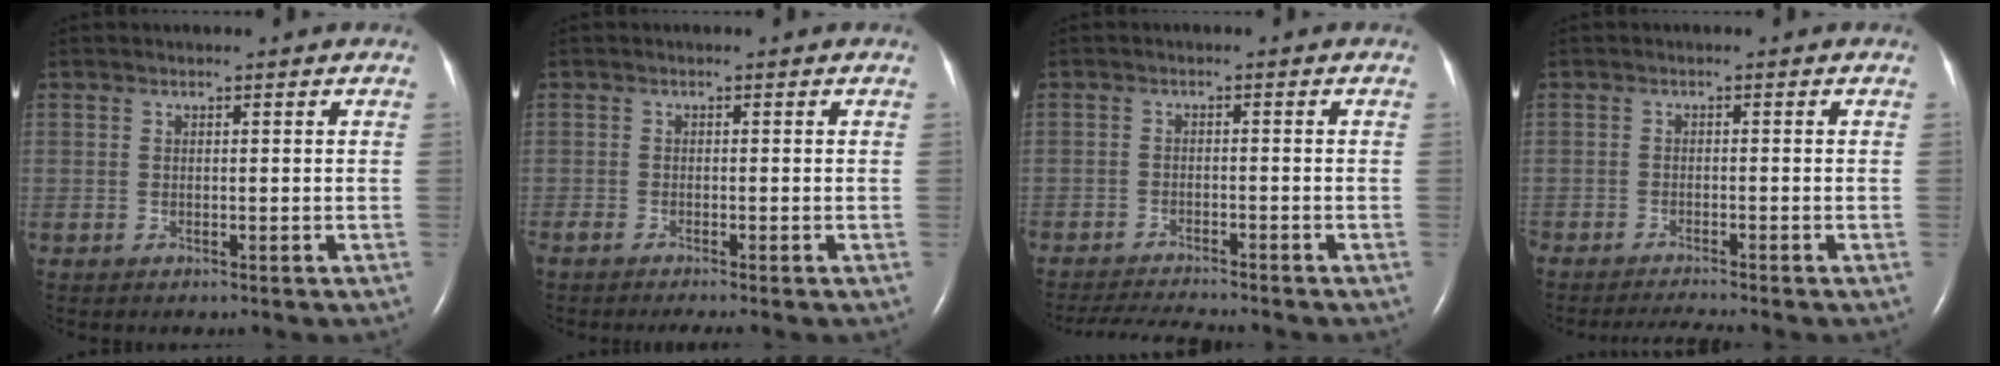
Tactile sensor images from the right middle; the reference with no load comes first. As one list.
[{"total": 2.9, "force": [-2.5, -0.1, 1.6], "torque": [-0.025, -0.007, -0.041]}, {"total": 7.5, "force": [-7.1, 0.1, 2.6], "torque": [-0.040, -0.017, -0.115]}, {"total": 3.6, "force": [-3.3, -0.9, 1.1], "torque": [-0.022, -0.015, -0.055]}]